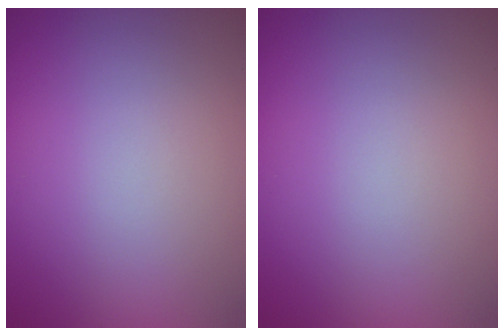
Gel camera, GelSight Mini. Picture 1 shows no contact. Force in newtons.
{"total": 0.0}